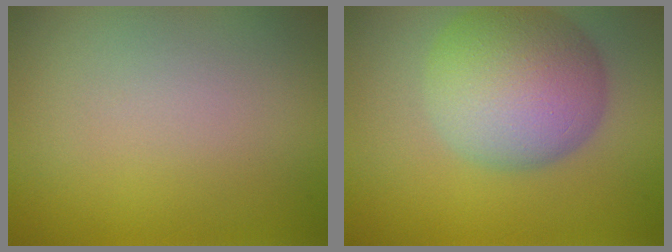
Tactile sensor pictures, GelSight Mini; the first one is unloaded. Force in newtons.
{"total": 9.0, "press": 9.0, "slide": 0.3}